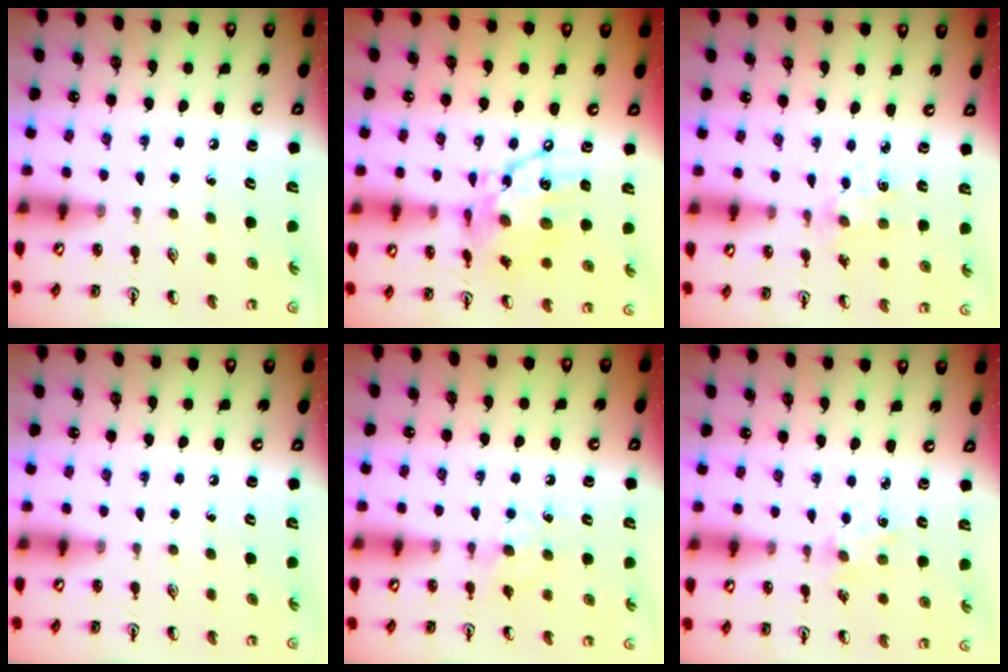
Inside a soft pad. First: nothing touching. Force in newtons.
{"total": 14.6, "press": 14.5, "slide": 1.4}
{"total": 2.5, "press": 2.4, "slide": 0.3}
{"total": 0.0}
{"total": 5.8, "press": 5.8, "slide": 0.7}
{"total": 1.9, "press": 1.8, "slide": 0.4}